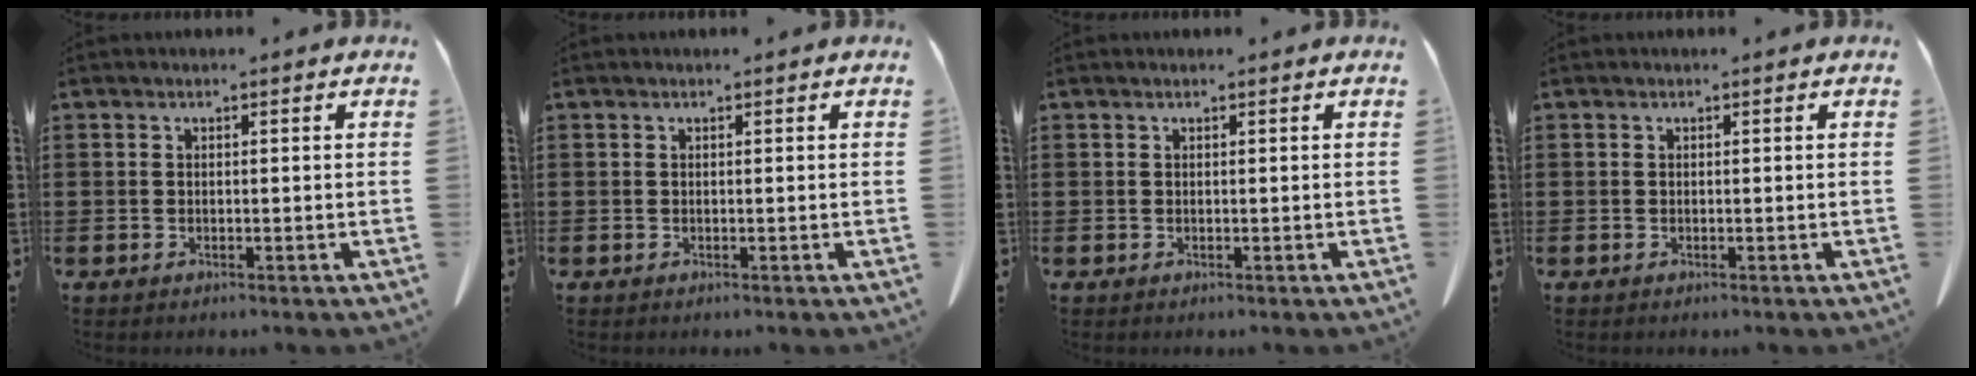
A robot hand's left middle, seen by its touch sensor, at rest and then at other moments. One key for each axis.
{"total": 0.0}
{"total": 0.0}
{"total": 0.0}